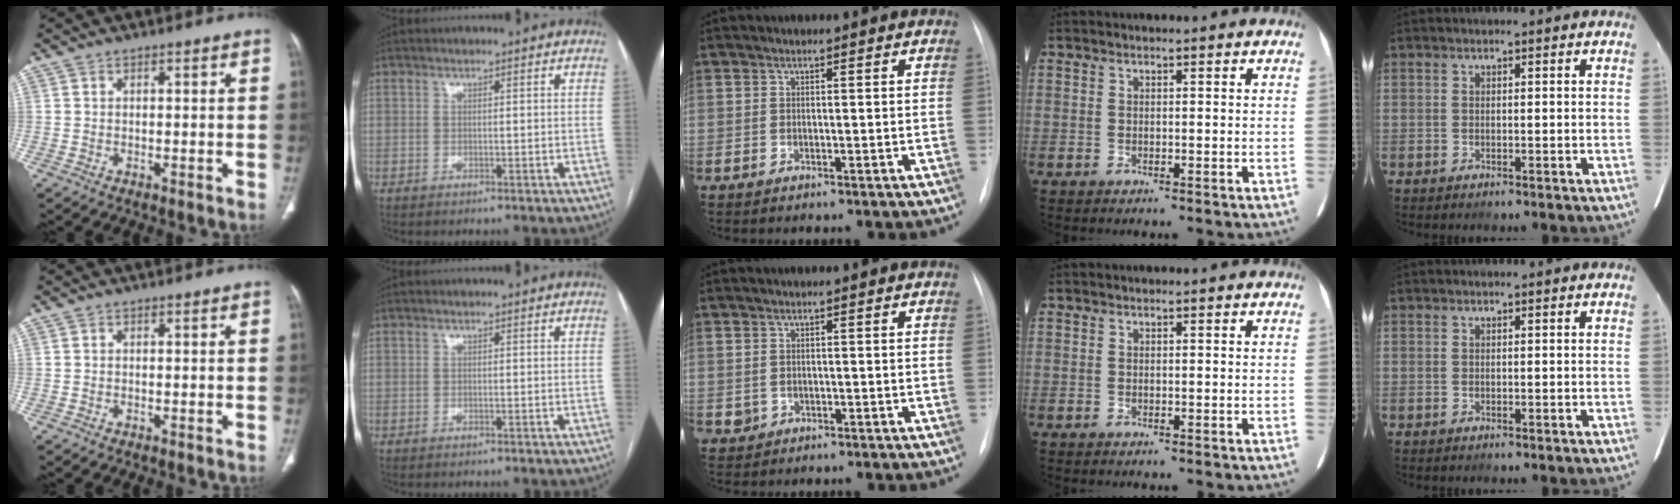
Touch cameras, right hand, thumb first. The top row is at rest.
{"middle": {"total": 1.4, "force": [-0.3, 1.4, 0.2], "torque": [-0.002, 0.003, 0.000]}}